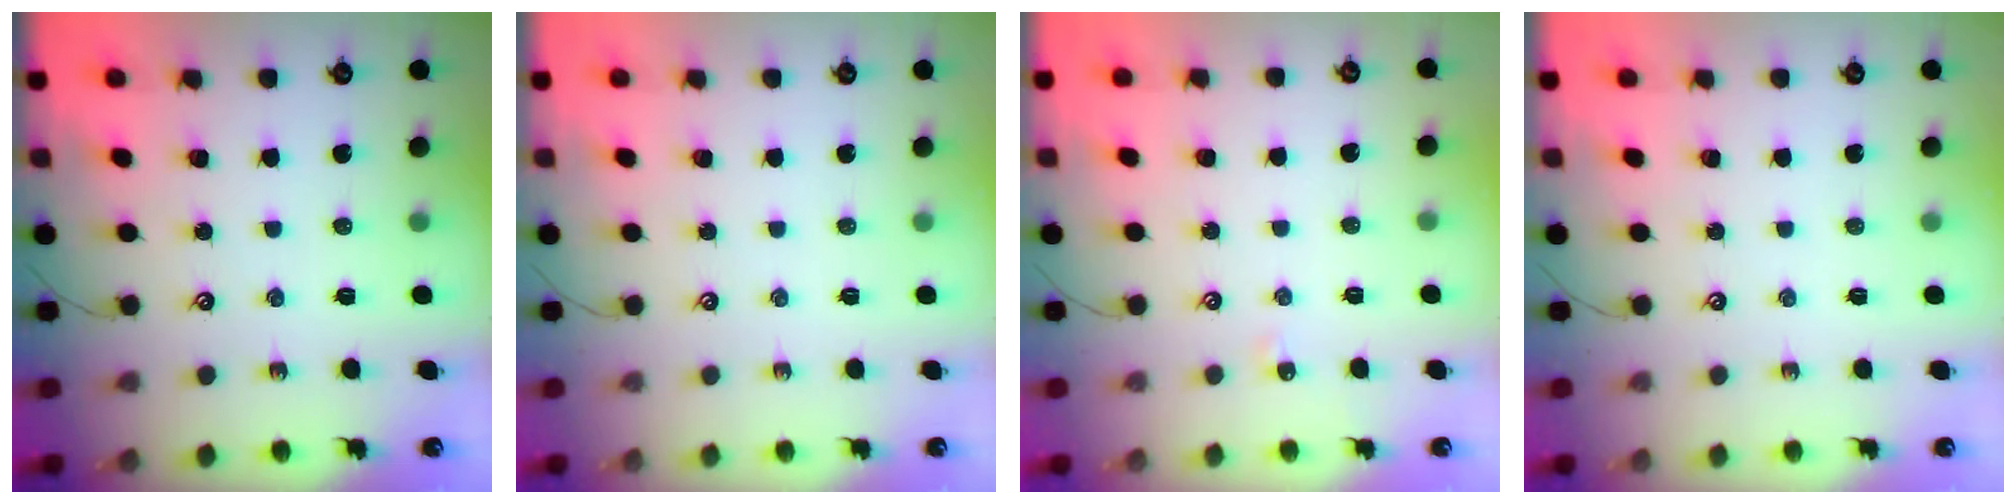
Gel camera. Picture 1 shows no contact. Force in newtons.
{"total": 0.0}
{"total": 2.9, "press": 2.9, "slide": 0.4}
{"total": 0.0}